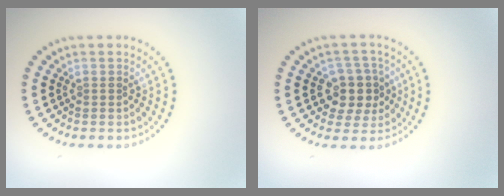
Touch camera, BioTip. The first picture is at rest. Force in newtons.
{"total": 4.0, "press": 3.8, "slide": 1.4}